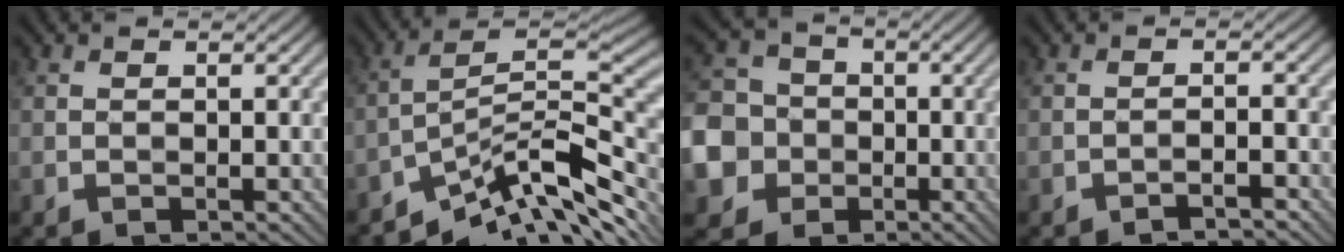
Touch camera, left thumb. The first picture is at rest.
{"total": 11.8, "force": [-8.1, 3.4, 7.8], "torque": [-0.125, 0.015, -0.151]}
{"total": 10.7, "force": [-3.2, 9.6, 3.5], "torque": [-0.116, -0.024, -0.086]}
{"total": 1.9, "force": [-1.8, 0.1, 0.7], "torque": [-0.009, 0.008, -0.035]}